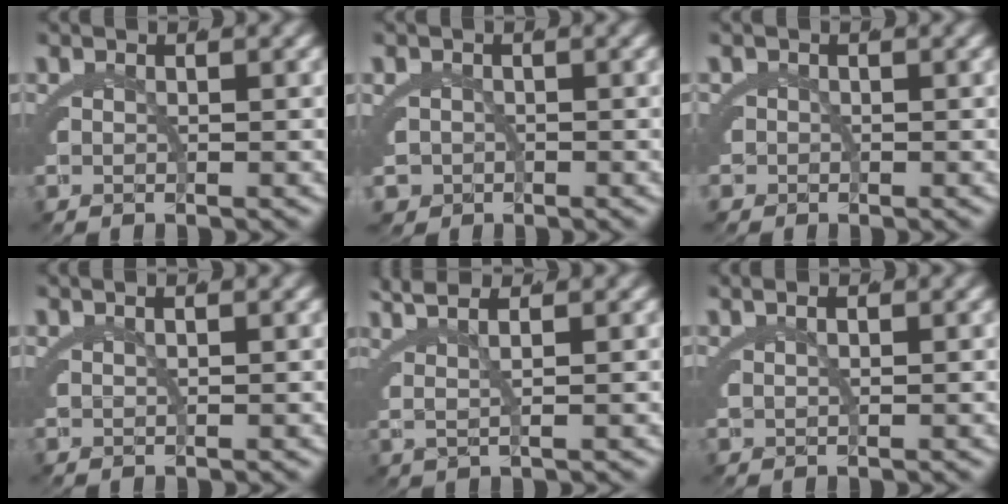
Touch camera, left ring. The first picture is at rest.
{"total": 4.4, "force": [-1.6, 3.9, 1.1], "torque": [-0.035, -0.025, -0.023]}
{"total": 2.3, "force": [-1.0, 2.0, 0.2], "torque": [-0.008, -0.009, -0.021]}
{"total": 1.6, "force": [1.3, -0.3, 0.8], "torque": [-0.001, 0.011, 0.021]}
{"total": 5.1, "force": [3.2, 1.4, 3.7], "torque": [-0.060, 0.016, 0.048]}
{"total": 2.4, "force": [1.7, 0.7, 1.6], "torque": [-0.016, 0.010, 0.029]}